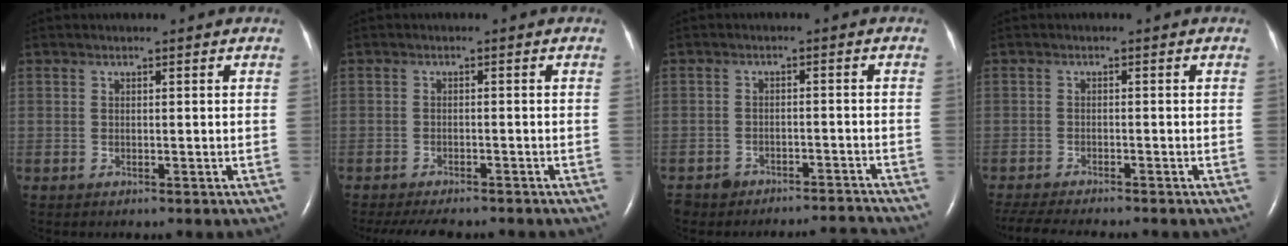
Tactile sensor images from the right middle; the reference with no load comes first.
{"total": 8.9, "force": [-7.7, 2.3, 3.7], "torque": [-0.056, -0.011, -0.106]}
{"total": 6.1, "force": [-6.0, 1.1, -0.5], "torque": [0.013, 0.015, -0.086]}
{"total": 9.3, "force": [-8.2, 1.1, 4.2], "torque": [-0.067, -0.015, -0.126]}